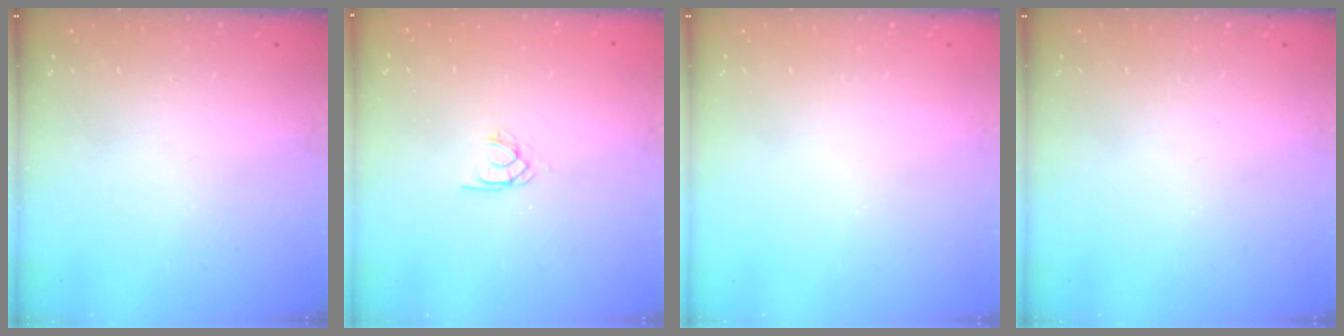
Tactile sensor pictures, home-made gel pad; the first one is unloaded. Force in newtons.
{"total": 1.9, "press": 1.9, "slide": 0.2}
{"total": 0.0}
{"total": 0.0}